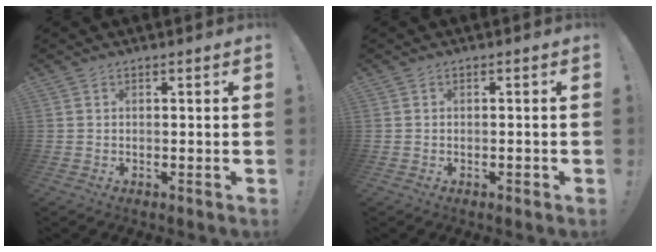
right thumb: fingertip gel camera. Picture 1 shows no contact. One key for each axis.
{"total": 1.0, "fx": -0.7, "fy": 0.4, "fz": 0.6, "tx": -0.012, "ty": 0.003, "tz": -0.011}